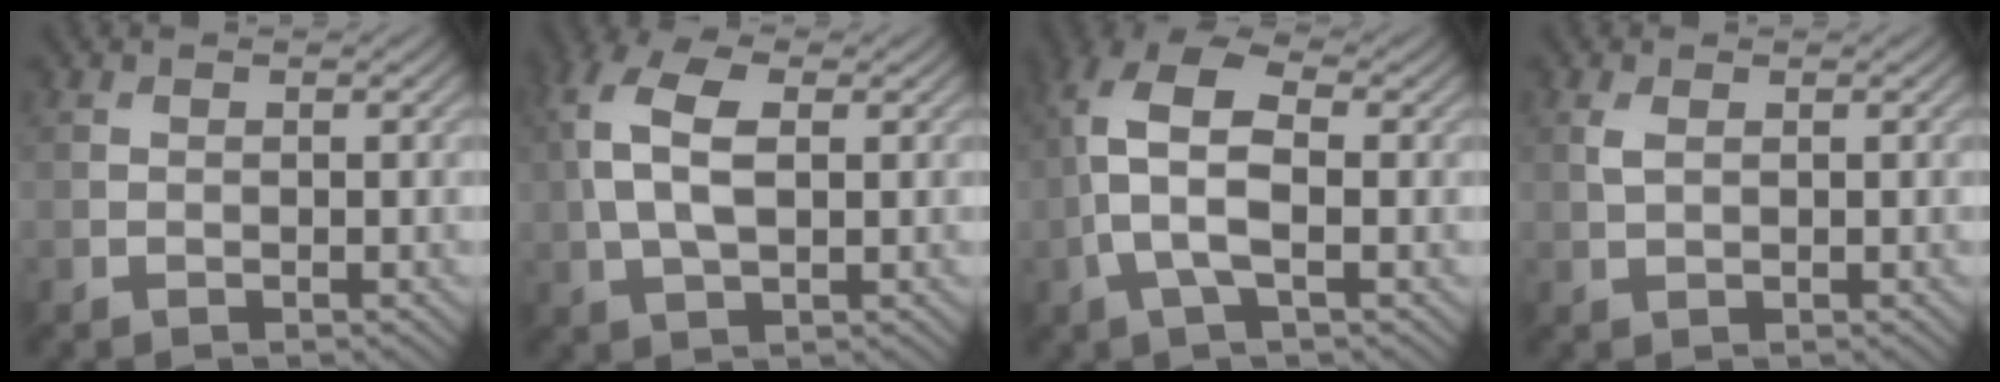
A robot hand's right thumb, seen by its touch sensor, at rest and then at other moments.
{"total": 8.4, "force": [1.1, 4.4, 7.1], "torque": [-0.171, 0.015, 0.014]}
{"total": 8.6, "force": [-0.5, 3.7, 7.7], "torque": [-0.172, 0.021, -0.021]}
{"total": 1.4, "force": [0.5, 0.6, 1.1], "torque": [-0.032, 0.001, 0.012]}